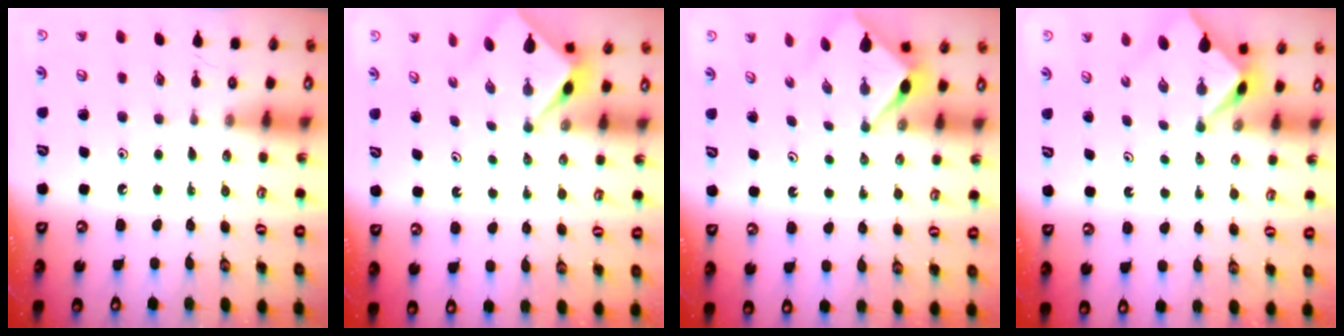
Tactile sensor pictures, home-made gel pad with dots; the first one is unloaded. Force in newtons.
{"total": 2.6, "press": 2.6, "slide": 0.1}
{"total": 3.0, "press": 2.9, "slide": 0.3}
{"total": 2.8, "press": 2.8, "slide": 0.3}